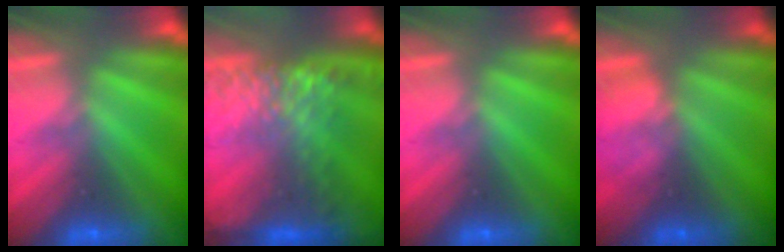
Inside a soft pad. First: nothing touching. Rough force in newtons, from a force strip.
{"total": 7.4}
{"total": 0.0}
{"total": 2.4}